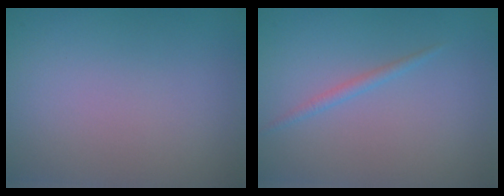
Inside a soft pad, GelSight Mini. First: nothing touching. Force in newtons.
{"total": 1.0, "press": 1.0, "slide": 0.1}